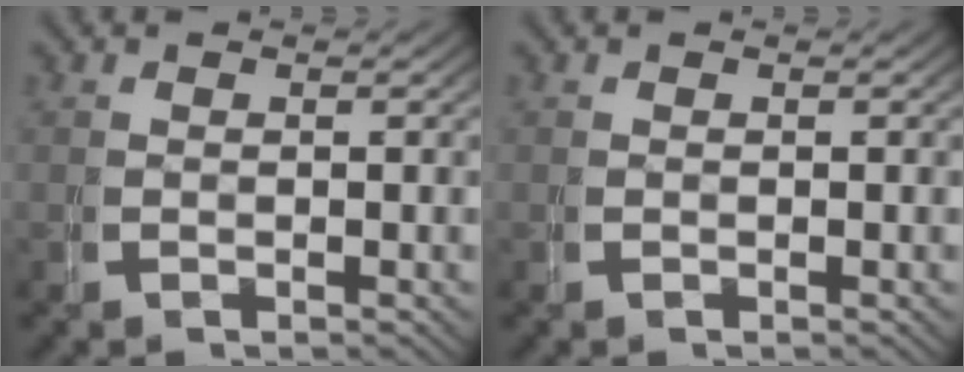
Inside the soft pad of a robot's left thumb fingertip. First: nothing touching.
{"total": 0.0}